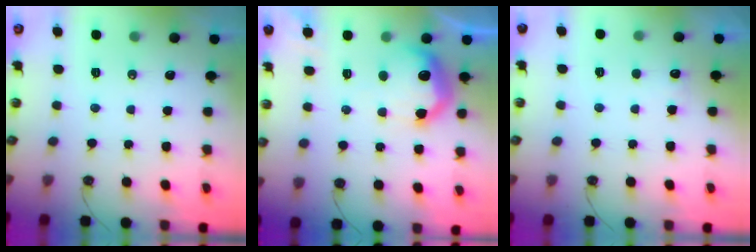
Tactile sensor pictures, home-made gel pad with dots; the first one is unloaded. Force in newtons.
{"total": 13.7, "press": 13.7, "slide": 0.8}
{"total": 2.9, "press": 2.7, "slide": 1.1}